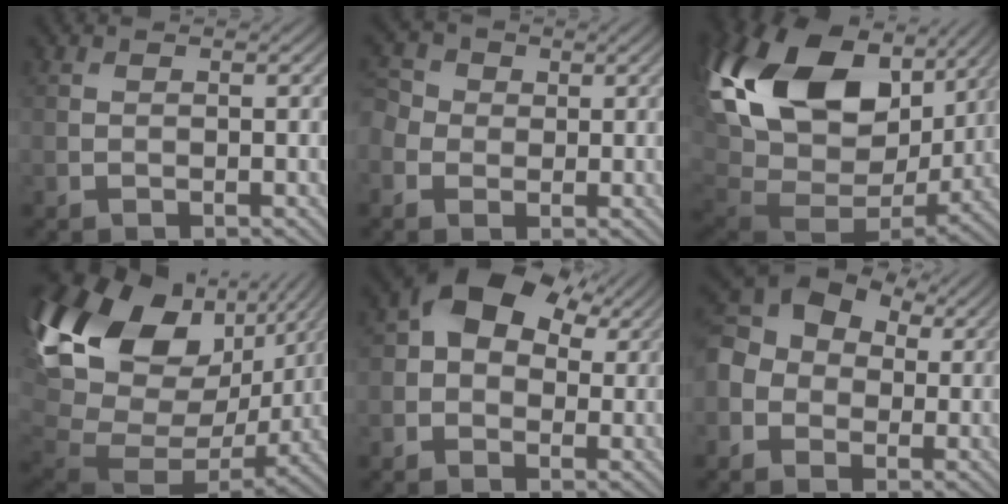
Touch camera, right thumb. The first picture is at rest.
{"total": 3.9, "force": [-0.1, 3.5, 1.8], "torque": [-0.058, 0.009, -0.005]}
{"total": 21.7, "force": [6.4, 14.2, 15.1], "torque": [-0.340, -0.001, 0.138]}
{"total": 19.5, "force": [6.5, 12.9, 13.2], "torque": [-0.279, 0.008, 0.142]}
{"total": 9.3, "force": [2.9, 6.4, 6.1], "torque": [-0.103, 0.011, 0.042]}
{"total": 9.1, "force": [0.3, 7.5, 5.2], "torque": [-0.139, 0.007, -0.012]}